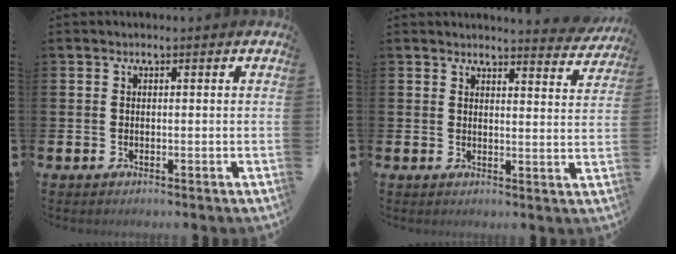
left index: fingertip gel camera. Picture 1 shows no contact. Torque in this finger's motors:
{"motor_torque": [0.79, -1.35, 0.13, 0.02]}